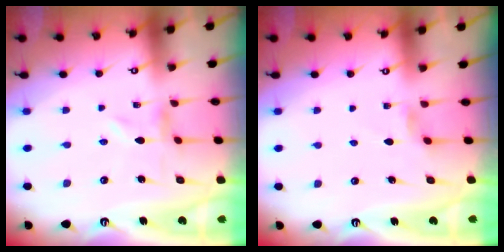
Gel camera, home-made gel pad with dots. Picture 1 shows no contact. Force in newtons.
{"total": 2.5, "press": 2.4, "slide": 0.4}